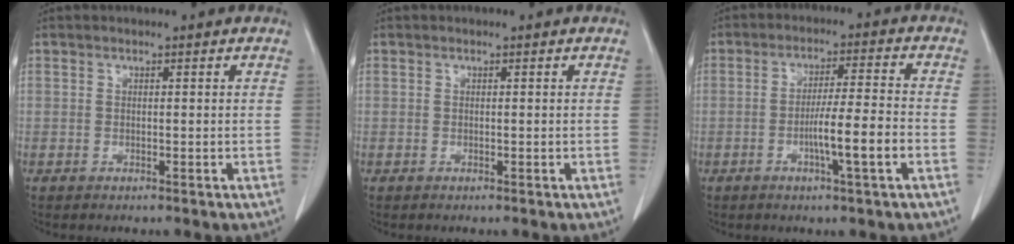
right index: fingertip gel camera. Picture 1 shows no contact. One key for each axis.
{"total": 0.0}
{"total": 7.5, "fx": -2.5, "fy": -0.4, "fz": 7.0, "tx": -0.120, "ty": -0.001, "tz": -0.041}